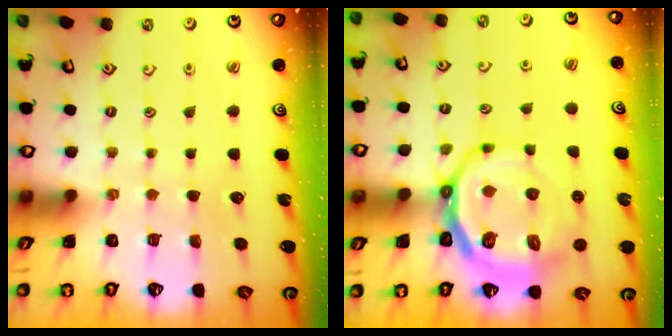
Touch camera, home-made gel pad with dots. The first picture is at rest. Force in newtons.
{"total": 13.8, "press": 13.4, "slide": 3.5}